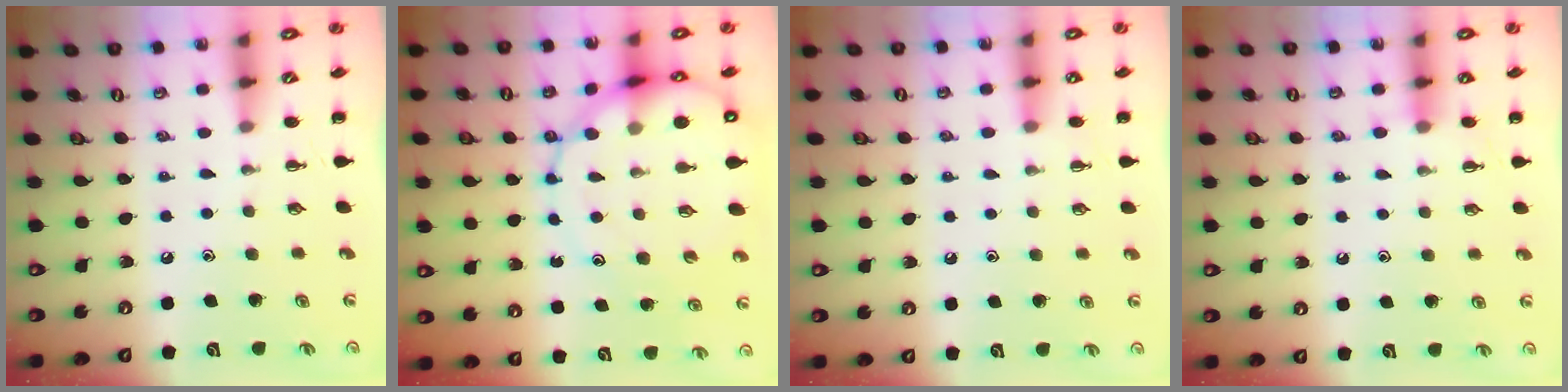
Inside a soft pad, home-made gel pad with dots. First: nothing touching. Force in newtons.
{"total": 15.9, "press": 15.6, "slide": 3.3}
{"total": 3.9, "press": 3.7, "slide": 1.2}
{"total": 5.5, "press": 5.3, "slide": 1.5}